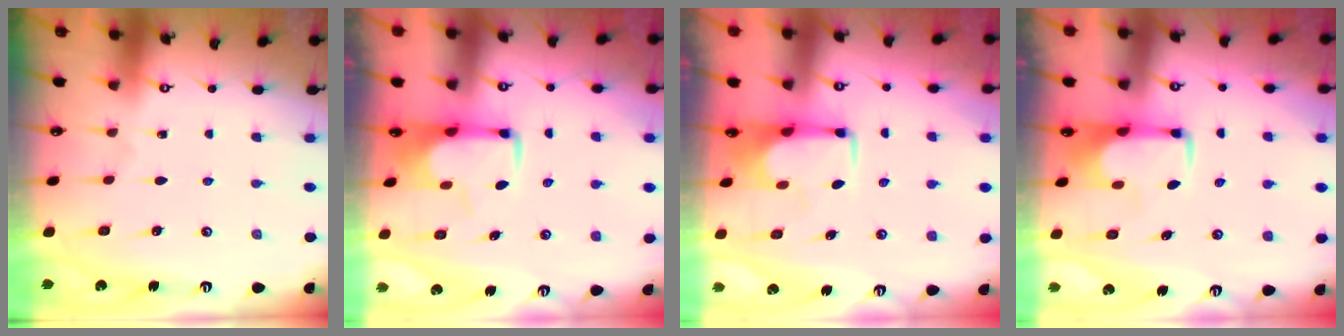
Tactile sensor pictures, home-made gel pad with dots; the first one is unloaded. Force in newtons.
{"total": 1.2, "press": 1.0, "slide": 0.5}
{"total": 1.0, "press": 1.0, "slide": 0.1}
{"total": 1.9, "press": 1.8, "slide": 0.4}